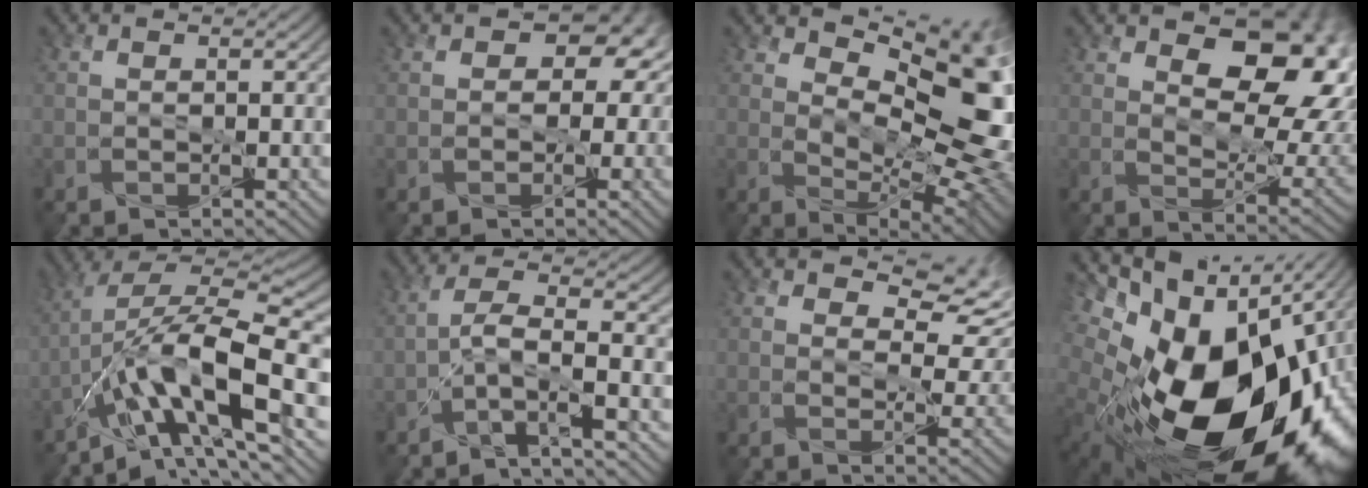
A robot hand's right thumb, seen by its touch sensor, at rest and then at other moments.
{"total": 6.2, "force": [0.8, 4.9, 3.7], "torque": [-0.039, 0.006, 0.001]}
{"total": 12.8, "force": [4.8, 6.5, 10.0], "torque": [-0.156, -0.005, 0.083]}
{"total": 14.3, "force": [5.6, 8.1, 10.4], "torque": [-0.146, -0.005, 0.093]}
{"total": 14.6, "force": [-6.0, 5.0, 12.3], "torque": [-0.225, 0.001, -0.113]}
{"total": 5.2, "force": [-2.9, 0.7, 4.2], "torque": [-0.087, 0.011, -0.066]}
{"total": 7.8, "force": [4.0, 4.1, 5.3], "torque": [-0.088, 0.003, 0.066]}
{"total": 22.2, "force": [-1.5, 14.4, 16.8], "torque": [-0.333, -0.066, 0.015]}